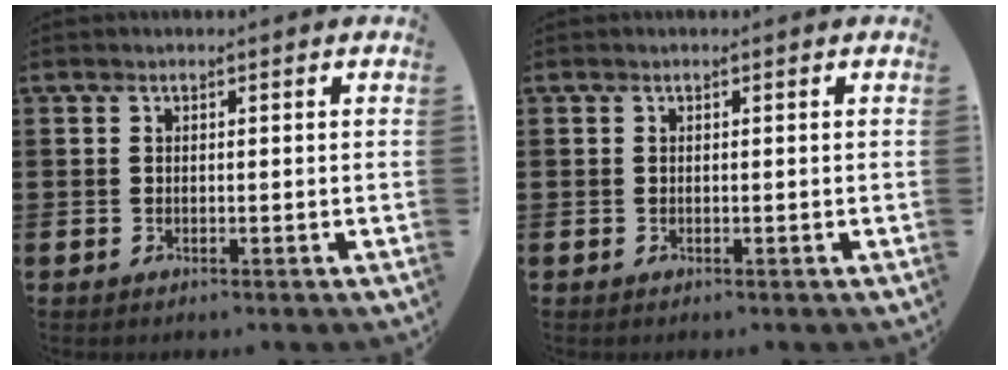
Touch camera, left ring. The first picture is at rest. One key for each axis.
{"total": 0.0}